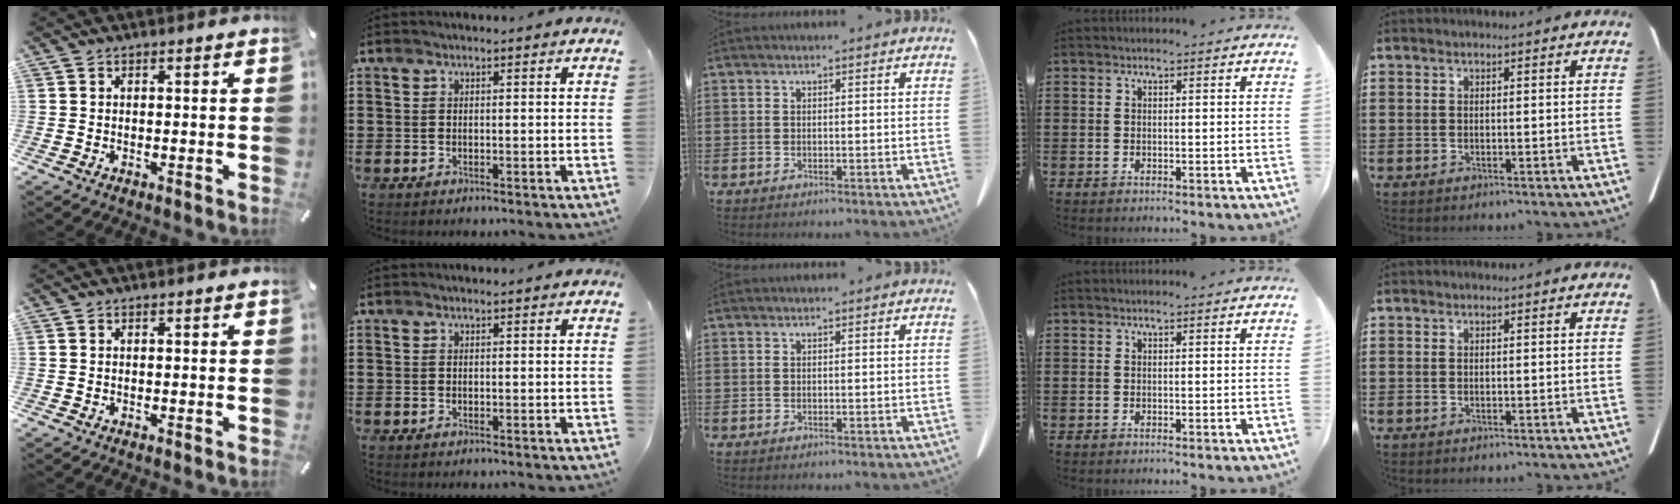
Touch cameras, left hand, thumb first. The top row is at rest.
{}